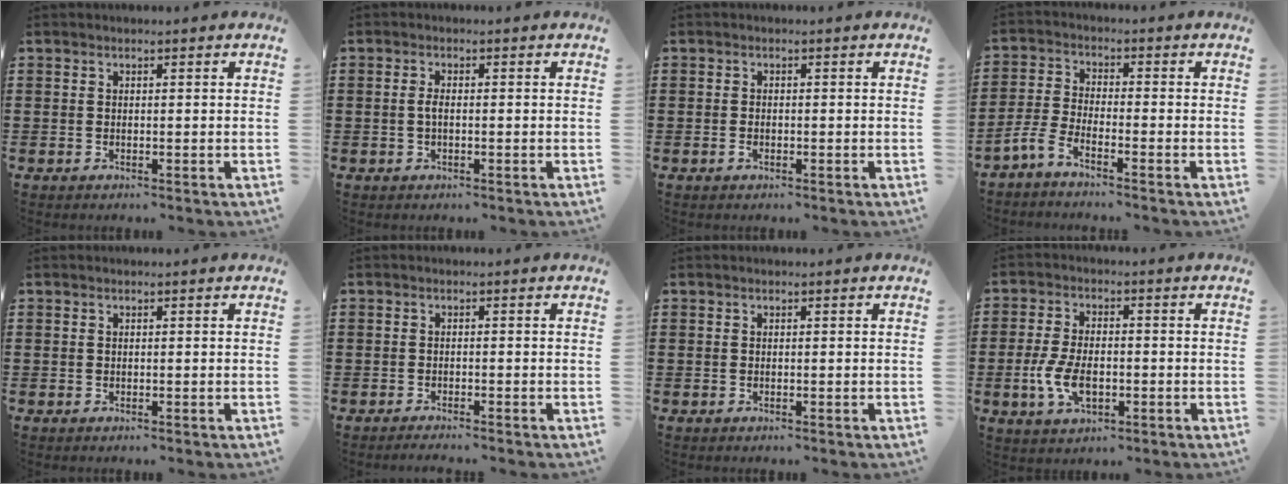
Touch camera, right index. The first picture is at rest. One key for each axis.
{"total": 1.7, "fx": -0.3, "fy": 0.4, "fz": 1.7, "tx": -0.040, "ty": -0.007, "tz": -0.006}
{"total": 0.9, "fx": -0.5, "fy": 0.4, "fz": 0.7, "tx": -0.014, "ty": -0.006, "tz": -0.008}
{"total": 3.5, "fx": -3.1, "fy": 0.1, "fz": 1.5, "tx": -0.051, "ty": -0.006, "tz": -0.068}
{"total": 0.0}
{"total": 1.1, "fx": -1.1, "fy": -0.3, "fz": 0.1, "tx": -0.005, "ty": -0.003, "tz": -0.020}
{"total": 0.0}
{"total": 6.5, "fx": -1.6, "fy": 3.3, "fz": 5.3, "tx": -0.128, "ty": -0.007, "tz": -0.032}